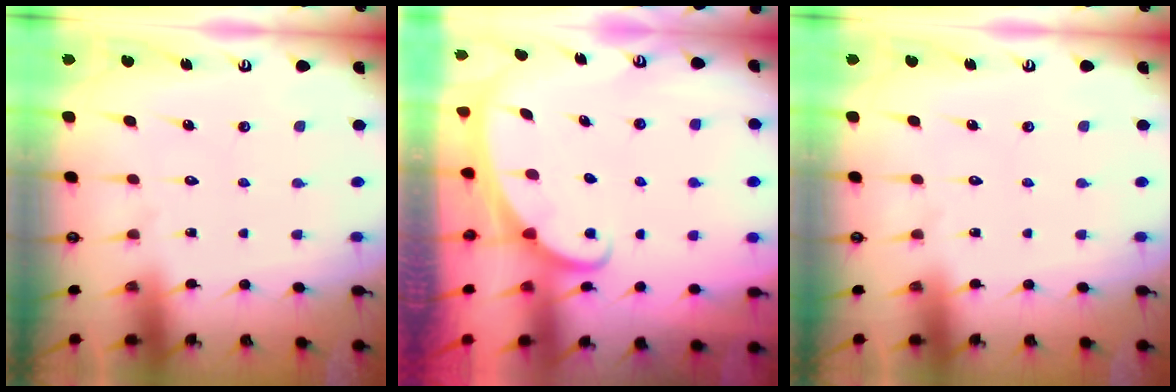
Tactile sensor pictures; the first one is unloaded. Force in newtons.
{"total": 1.7, "press": 1.7, "slide": 0.1}
{"total": 0.0}